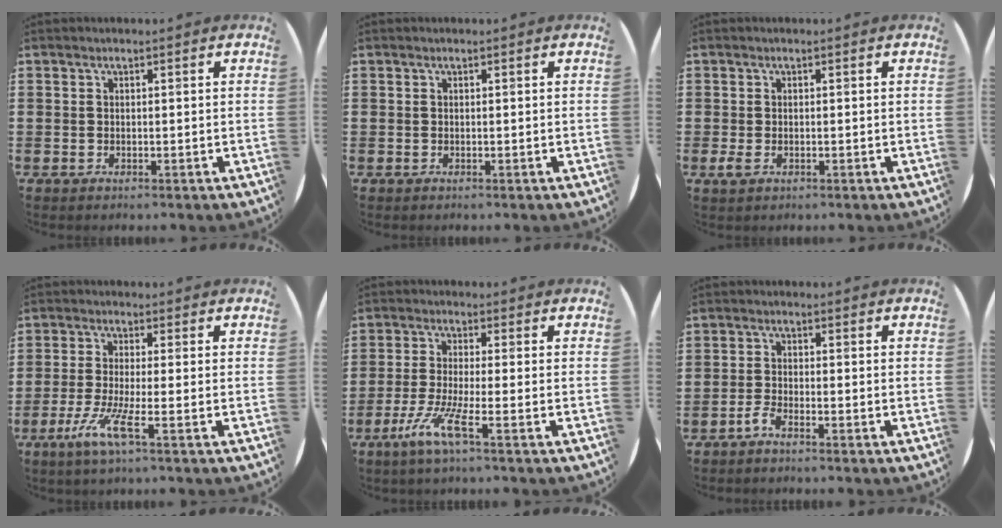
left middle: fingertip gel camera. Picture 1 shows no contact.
{"total": 0.0}
{"total": 1.0, "force": [-0.2, 0.5, 0.8], "torque": [-0.017, 0.000, -0.005]}
{"total": 5.4, "force": [-2.1, -0.1, 5.0], "torque": [-0.116, -0.019, -0.044]}
{"total": 5.7, "force": [-2.7, -0.1, 5.0], "torque": [-0.114, -0.016, -0.055]}
{"total": 1.5, "force": [-1.1, 0.0, 1.0], "torque": [-0.026, -0.007, -0.023]}